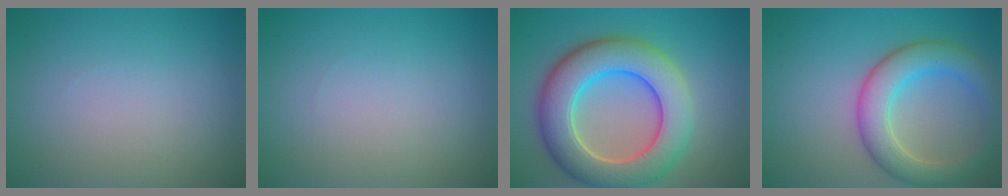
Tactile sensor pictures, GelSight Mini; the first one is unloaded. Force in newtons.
{"total": 0.0}
{"total": 9.6, "press": 9.6, "slide": 0.4}
{"total": 5.6, "press": 5.6, "slide": 0.2}